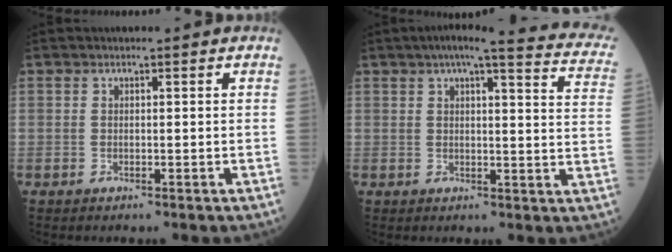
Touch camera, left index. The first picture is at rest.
{"total": 20.1, "force": [16.6, 2.1, 11.1], "torque": [-0.141, -0.007, 0.179]}